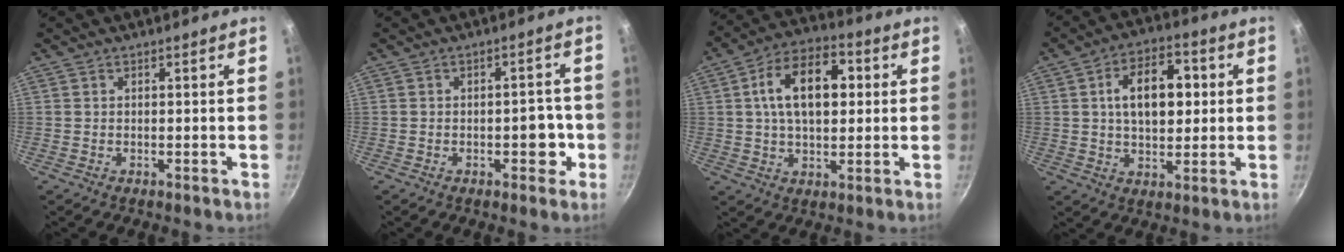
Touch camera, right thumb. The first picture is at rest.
{"total": 5.0, "force": [-1.5, 2.9, 3.8], "torque": [-0.017, 0.018, -0.020]}
{"total": 14.8, "force": [2.7, 8.9, 11.5], "torque": [-0.162, 0.019, 0.033]}
{"total": 12.8, "force": [2.0, 7.9, 9.9], "torque": [-0.124, 0.010, 0.025]}